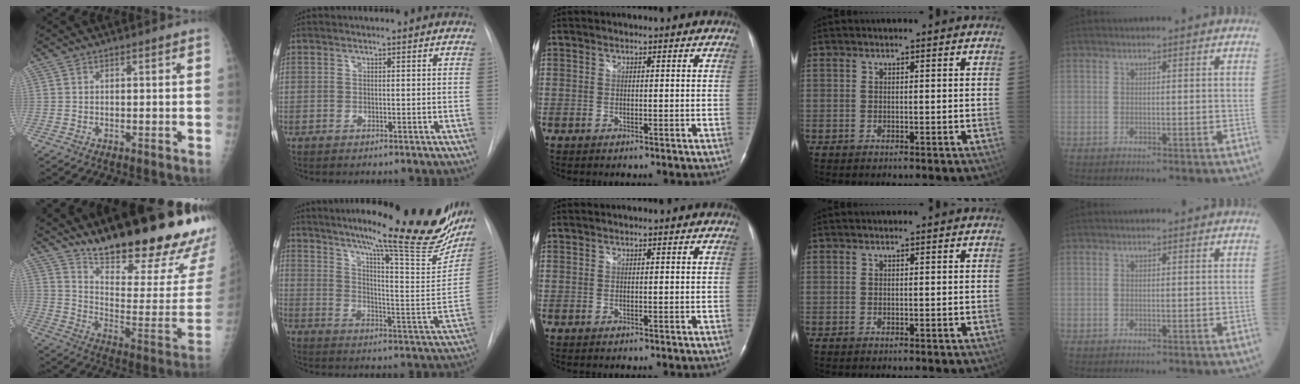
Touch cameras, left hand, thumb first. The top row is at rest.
{"thumb": {"total": 29.0, "force": [21.2, 6.6, 18.8], "torque": [-0.252, -0.115, 0.308]}, "index": {"total": 30.0, "force": [22.9, 3.3, 19.1], "torque": [-0.240, -0.060, 0.299]}}